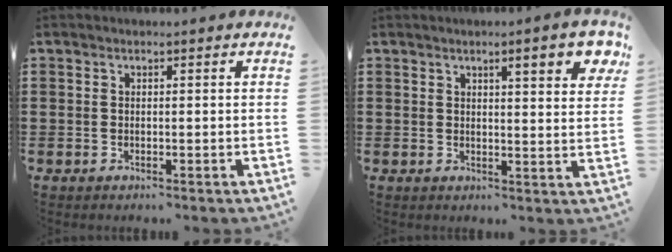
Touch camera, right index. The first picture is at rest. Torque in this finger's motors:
{"motor_torque": [0.32, 0.04, 0.38, 0.04]}